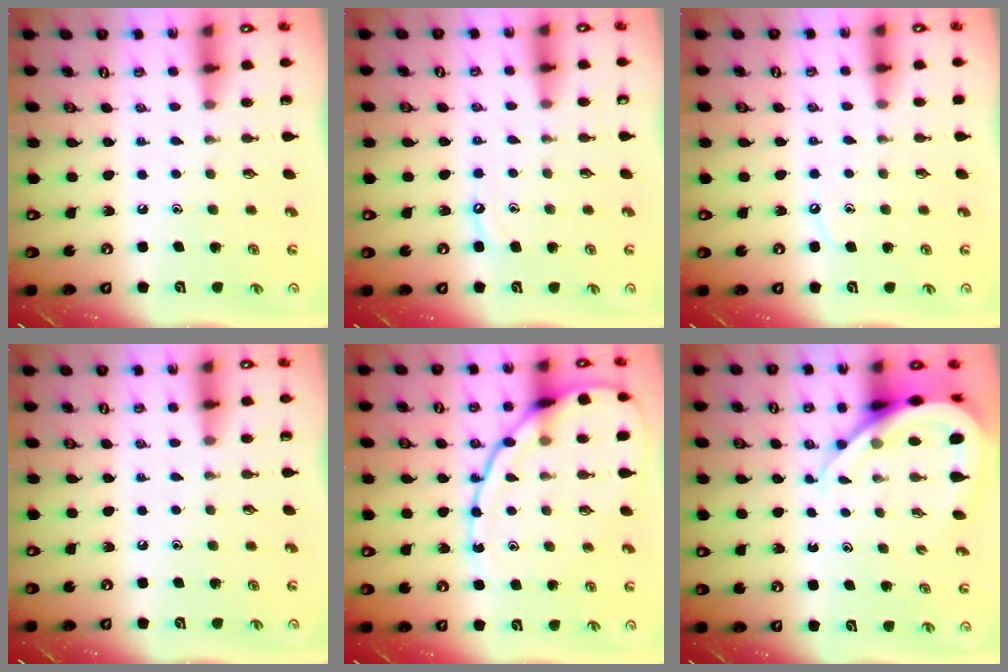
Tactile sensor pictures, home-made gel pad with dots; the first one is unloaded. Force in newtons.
{"total": 4.4, "press": 4.4, "slide": 0.5}
{"total": 3.3, "press": 3.3, "slide": 0.4}
{"total": 0.0}
{"total": 15.9, "press": 15.8, "slide": 1.4}
{"total": 10.7, "press": 10.6, "slide": 1.0}